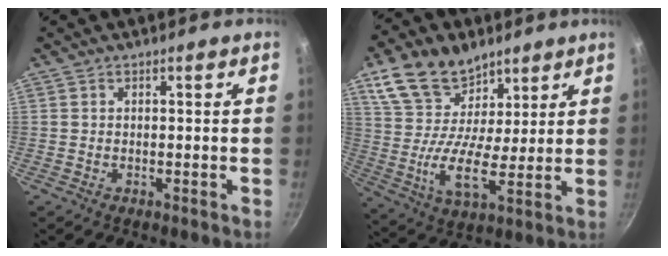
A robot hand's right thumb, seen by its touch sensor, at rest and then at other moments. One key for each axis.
{"total": 16.4, "fx": 9.1, "fy": 10.3, "fz": 8.9, "tx": -0.146, "ty": -0.034, "tz": 0.162}